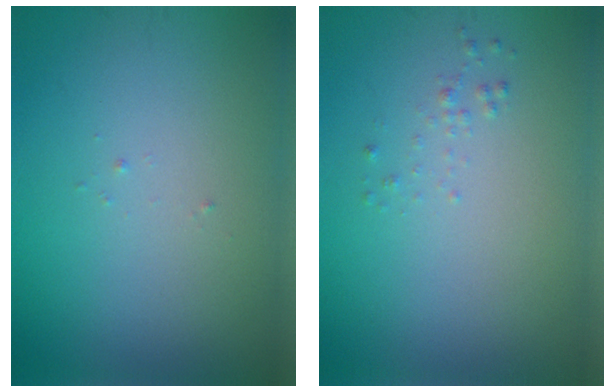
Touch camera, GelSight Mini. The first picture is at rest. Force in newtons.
{"total": 0.6, "press": 0.6, "slide": 0.1}